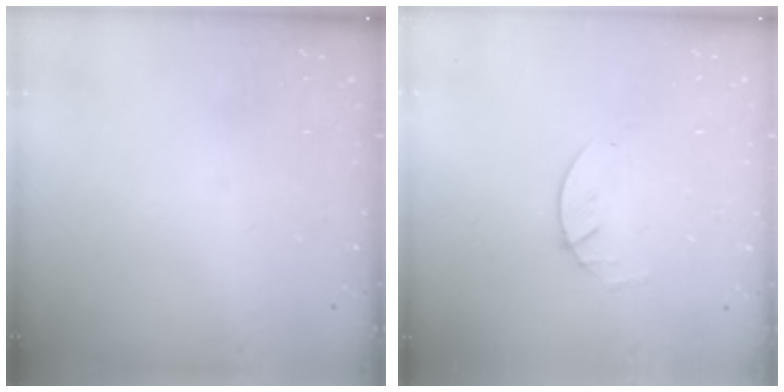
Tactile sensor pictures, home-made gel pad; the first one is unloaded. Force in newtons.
{"total": 2.9, "press": 2.9, "slide": 0.4}